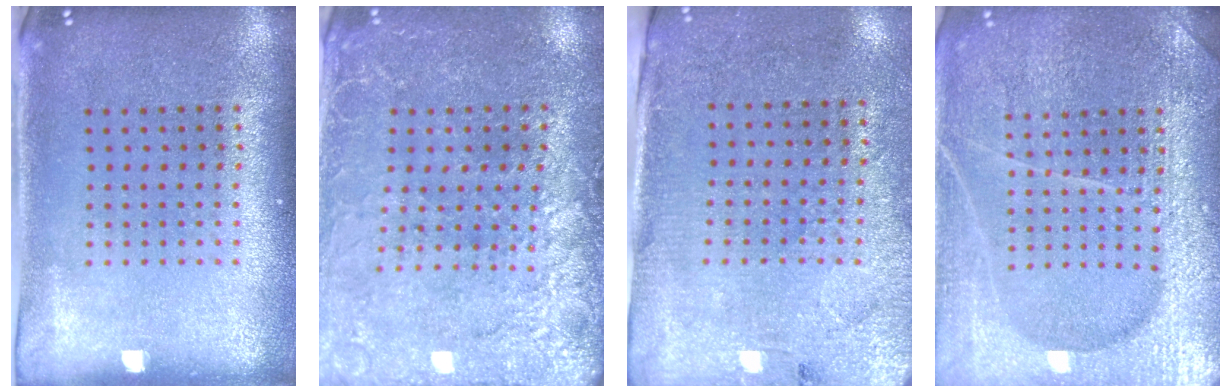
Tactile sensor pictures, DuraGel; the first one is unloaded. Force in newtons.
{"total": 2.9, "press": 2.8, "slide": 0.4}
{"total": 2.8, "press": 2.6, "slide": 1.2}
{"total": 5.9, "press": 5.9, "slide": 0.7}